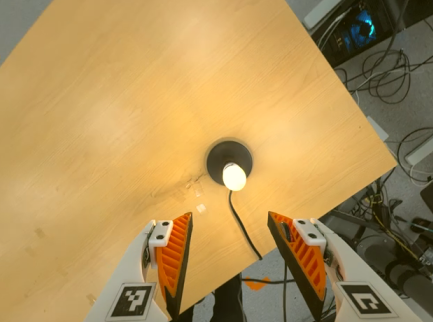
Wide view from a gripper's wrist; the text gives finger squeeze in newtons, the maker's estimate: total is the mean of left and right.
{"total": 0.0}